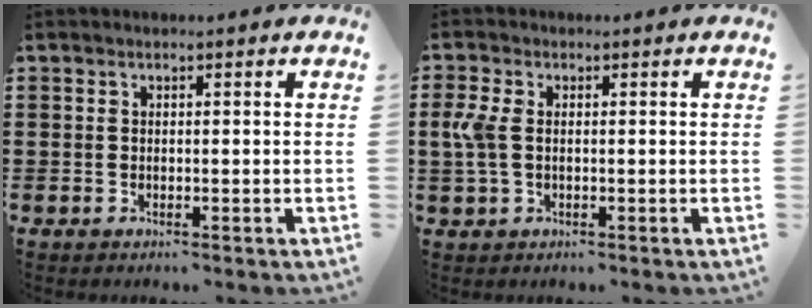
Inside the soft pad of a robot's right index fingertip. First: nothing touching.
{"total": 4.1, "force": [0.1, 2.3, 3.4], "torque": [-0.099, -0.003, -0.007]}